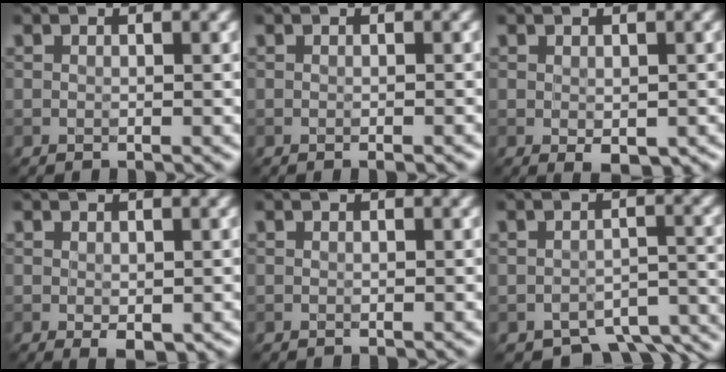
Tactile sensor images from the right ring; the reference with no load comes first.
{"total": 0.8, "force": [-0.5, 0.1, 0.6], "torque": [-0.009, -0.005, -0.007]}
{"total": 2.2, "force": [-0.7, 1.2, 1.8], "torque": [-0.028, -0.011, -0.002]}
{"total": 1.6, "force": [-0.4, 0.8, 1.3], "torque": [-0.024, -0.008, 0.001]}
{"total": 0.0}
{"total": 5.7, "force": [-4.6, 2.6, 2.3], "torque": [-0.018, -0.027, -0.056]}